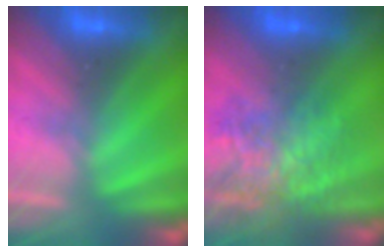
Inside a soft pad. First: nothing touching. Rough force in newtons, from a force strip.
{"total": 9.4}